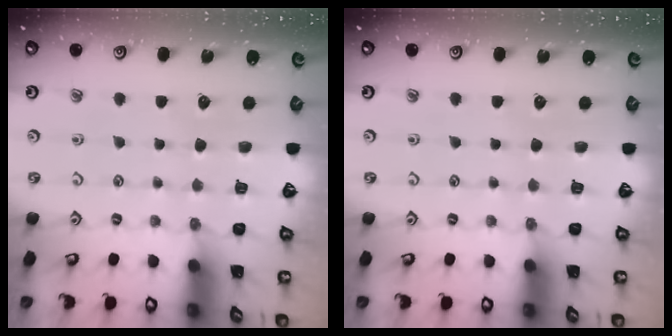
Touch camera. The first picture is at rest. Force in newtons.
{"total": 0.0}